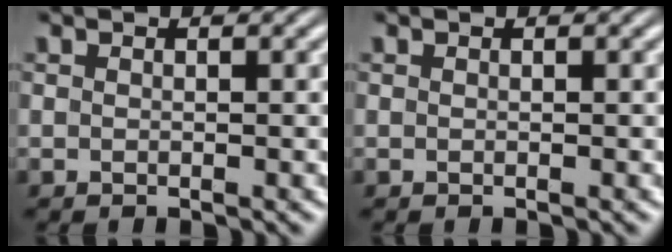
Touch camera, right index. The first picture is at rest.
{"total": 0.0}